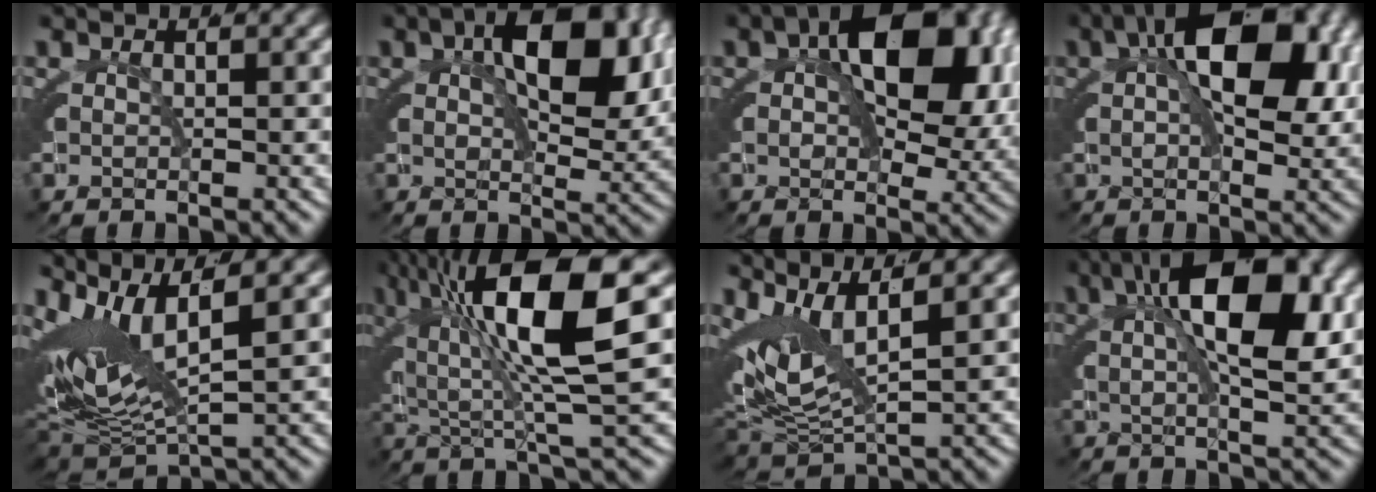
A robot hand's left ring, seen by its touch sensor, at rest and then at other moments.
{"total": 7.9, "force": [1.7, 3.2, 7.0], "torque": [-0.105, -0.007, 0.029]}
{"total": 10.0, "force": [1.8, 5.3, 8.3], "torque": [-0.134, -0.009, 0.030]}
{"total": 9.4, "force": [1.6, 3.8, 8.4], "torque": [-0.130, 0.002, 0.025]}
{"total": 10.5, "force": [2.4, 5.8, 8.4], "torque": [-0.156, 0.010, 0.038]}
{"total": 12.5, "force": [3.5, 3.9, 11.4], "torque": [-0.196, 0.008, 0.059]}
{"total": 7.2, "force": [1.8, 4.2, 5.6], "torque": [-0.114, 0.006, 0.030]}
{"total": 10.2, "force": [2.4, 3.2, 9.4], "torque": [-0.143, 0.015, 0.032]}